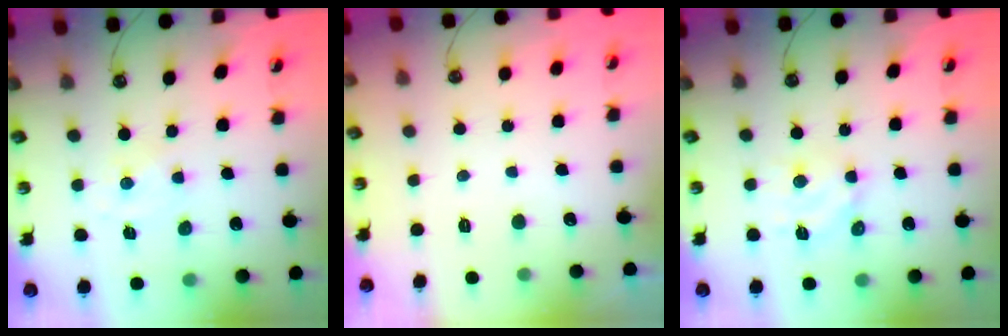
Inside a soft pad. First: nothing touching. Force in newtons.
{"total": 0.0}
{"total": 7.5, "press": 7.4, "slide": 1.3}